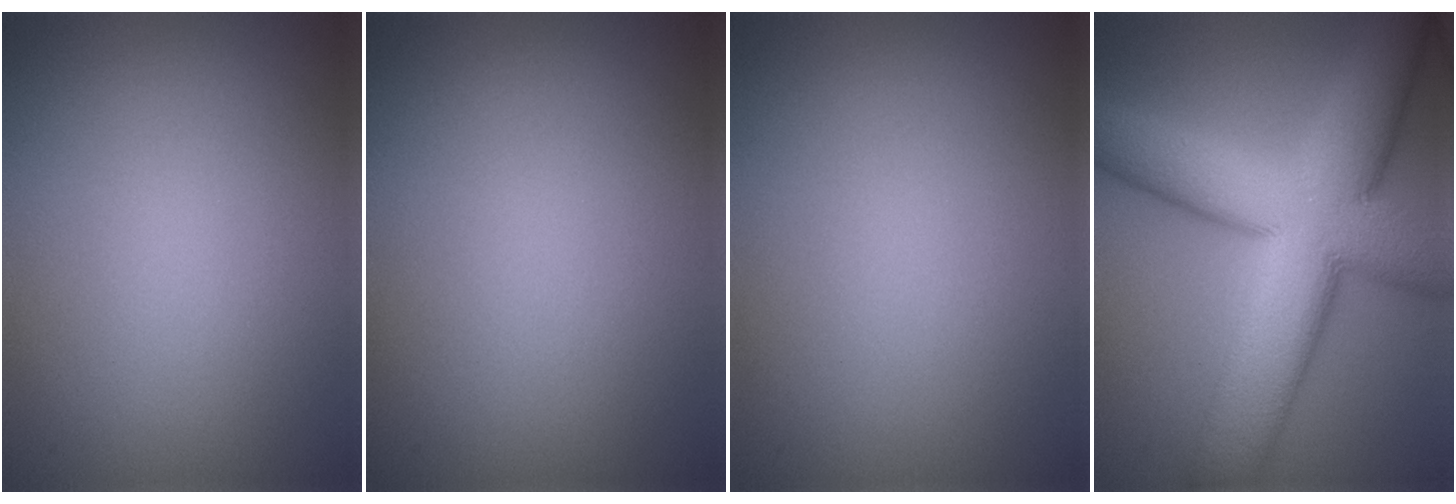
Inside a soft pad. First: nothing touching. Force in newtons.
{"total": 0.0}
{"total": 0.0}
{"total": 14.1, "press": 14.1, "slide": 0.8}